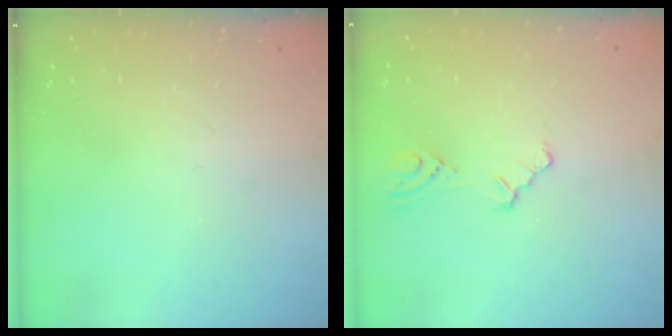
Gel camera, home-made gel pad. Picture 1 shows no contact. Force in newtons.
{"total": 3.2, "press": 3.2, "slide": 0.7}